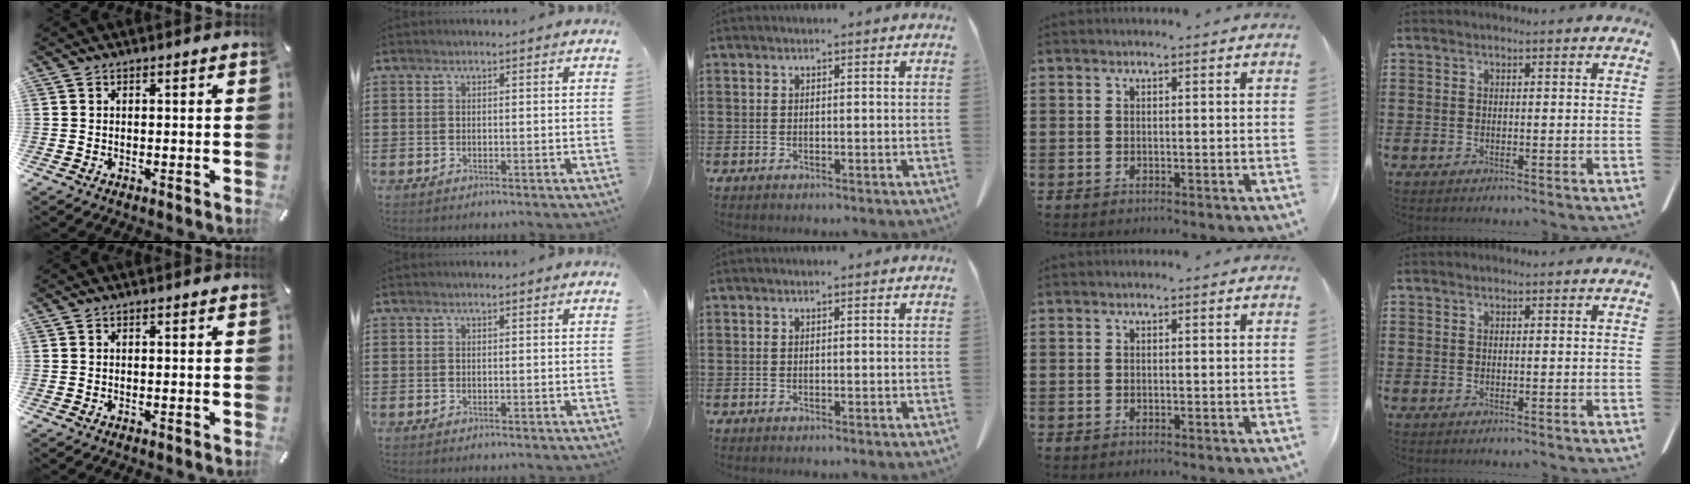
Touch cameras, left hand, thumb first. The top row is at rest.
{}